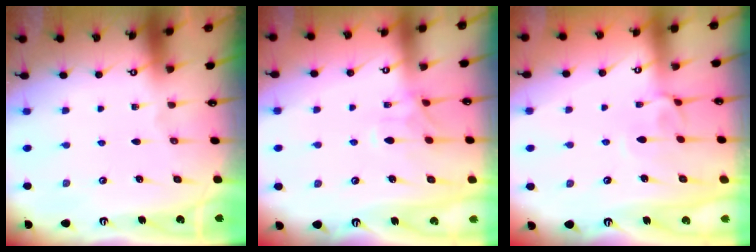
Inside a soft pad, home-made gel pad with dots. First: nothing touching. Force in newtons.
{"total": 1.0, "press": 0.5, "slide": 0.8}
{"total": 3.6, "press": 3.6, "slide": 0.5}